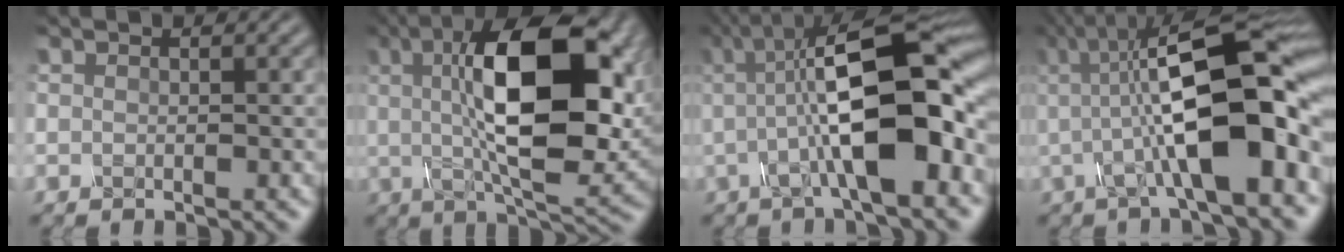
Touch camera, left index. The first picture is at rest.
{"total": 14.4, "force": [2.9, 5.4, 13.0], "torque": [-0.206, 0.007, 0.044]}
{"total": 12.6, "force": [0.4, 4.2, 11.9], "torque": [-0.181, 0.011, -0.001]}
{"total": 13.4, "force": [0.6, 4.1, 12.7], "torque": [-0.194, 0.015, -0.001]}